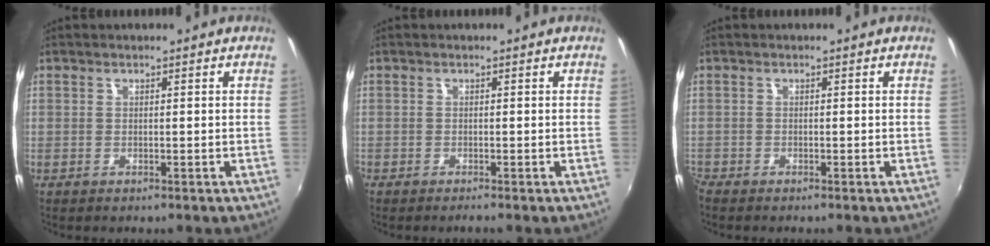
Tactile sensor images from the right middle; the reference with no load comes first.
{"total": 0.6, "force": [-0.6, -0.1, 0.2], "torque": [0.000, -0.005, -0.014]}
{"total": 1.3, "force": [-1.3, 0.2, 0.2], "torque": [-0.009, -0.009, -0.029]}